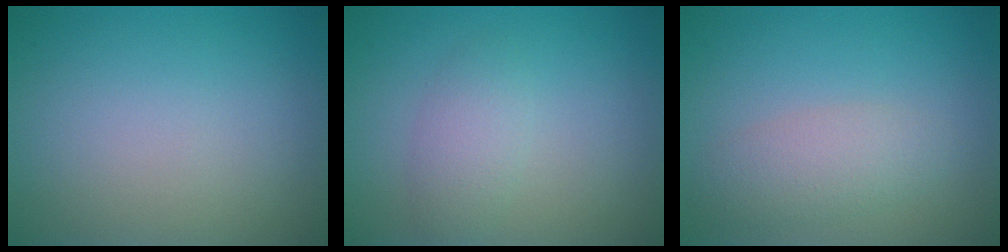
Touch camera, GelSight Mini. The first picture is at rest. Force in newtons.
{"total": 2.2, "press": 2.2, "slide": 0.1}
{"total": 2.9, "press": 2.9, "slide": 0.1}